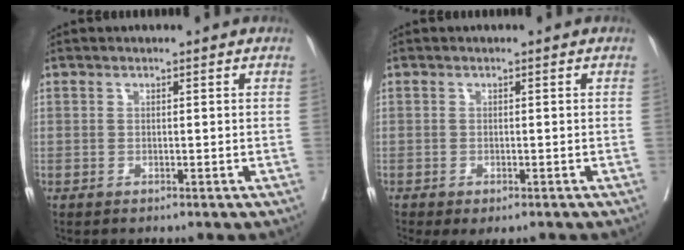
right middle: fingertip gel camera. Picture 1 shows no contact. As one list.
[{"total": 4.3, "force": [-3.4, 1.6, 2.2], "torque": [-0.021, -0.008, -0.050]}]